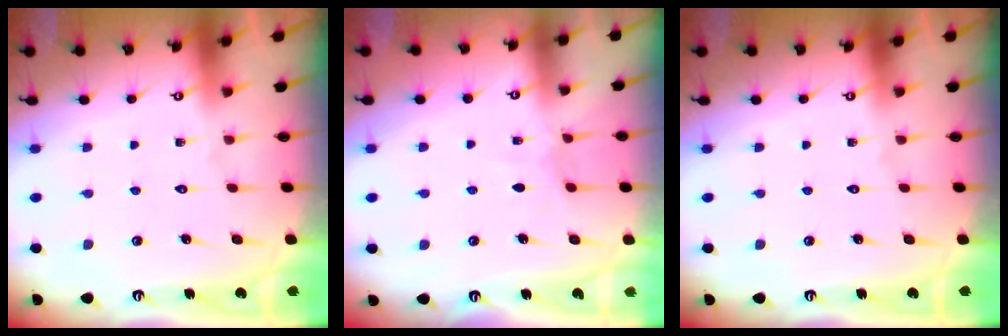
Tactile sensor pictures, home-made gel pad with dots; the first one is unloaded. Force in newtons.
{"total": 2.9, "press": 2.8, "slide": 0.4}
{"total": 0.0}